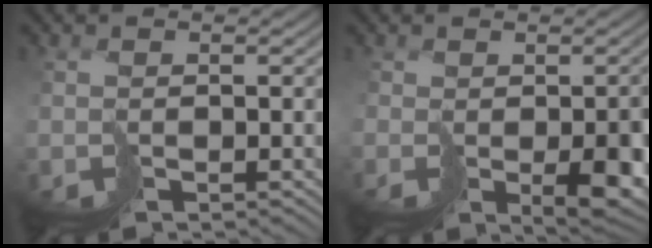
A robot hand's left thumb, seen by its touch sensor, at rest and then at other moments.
{"total": 4.3, "force": [-1.2, 2.3, 3.5], "torque": [-0.043, -0.015, 0.000]}